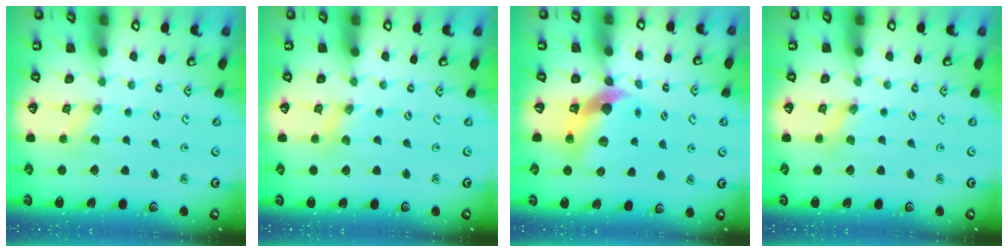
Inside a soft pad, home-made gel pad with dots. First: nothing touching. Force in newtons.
{"total": 0.0}
{"total": 9.0, "press": 8.9, "slide": 1.3}
{"total": 0.0}